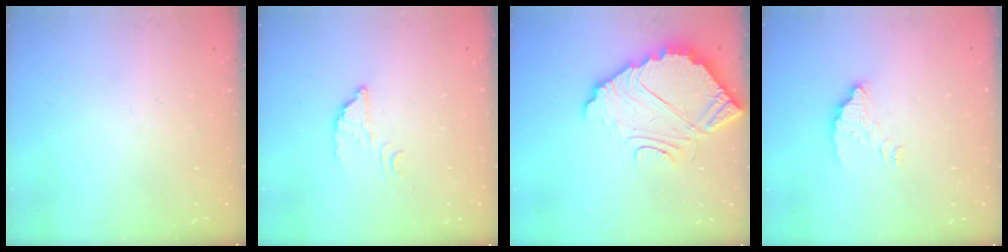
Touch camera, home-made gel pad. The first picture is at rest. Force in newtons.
{"total": 3.0, "press": 3.0, "slide": 0.2}
{"total": 10.3, "press": 10.2, "slide": 0.7}
{"total": 3.9, "press": 3.9, "slide": 0.2}